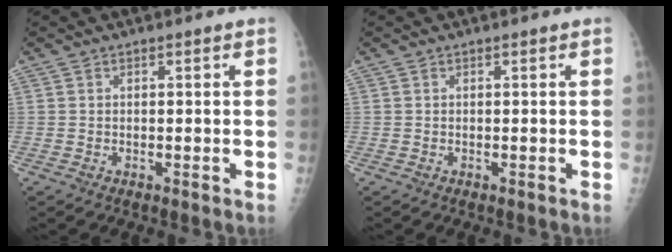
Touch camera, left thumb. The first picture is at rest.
{"total": 0.0}